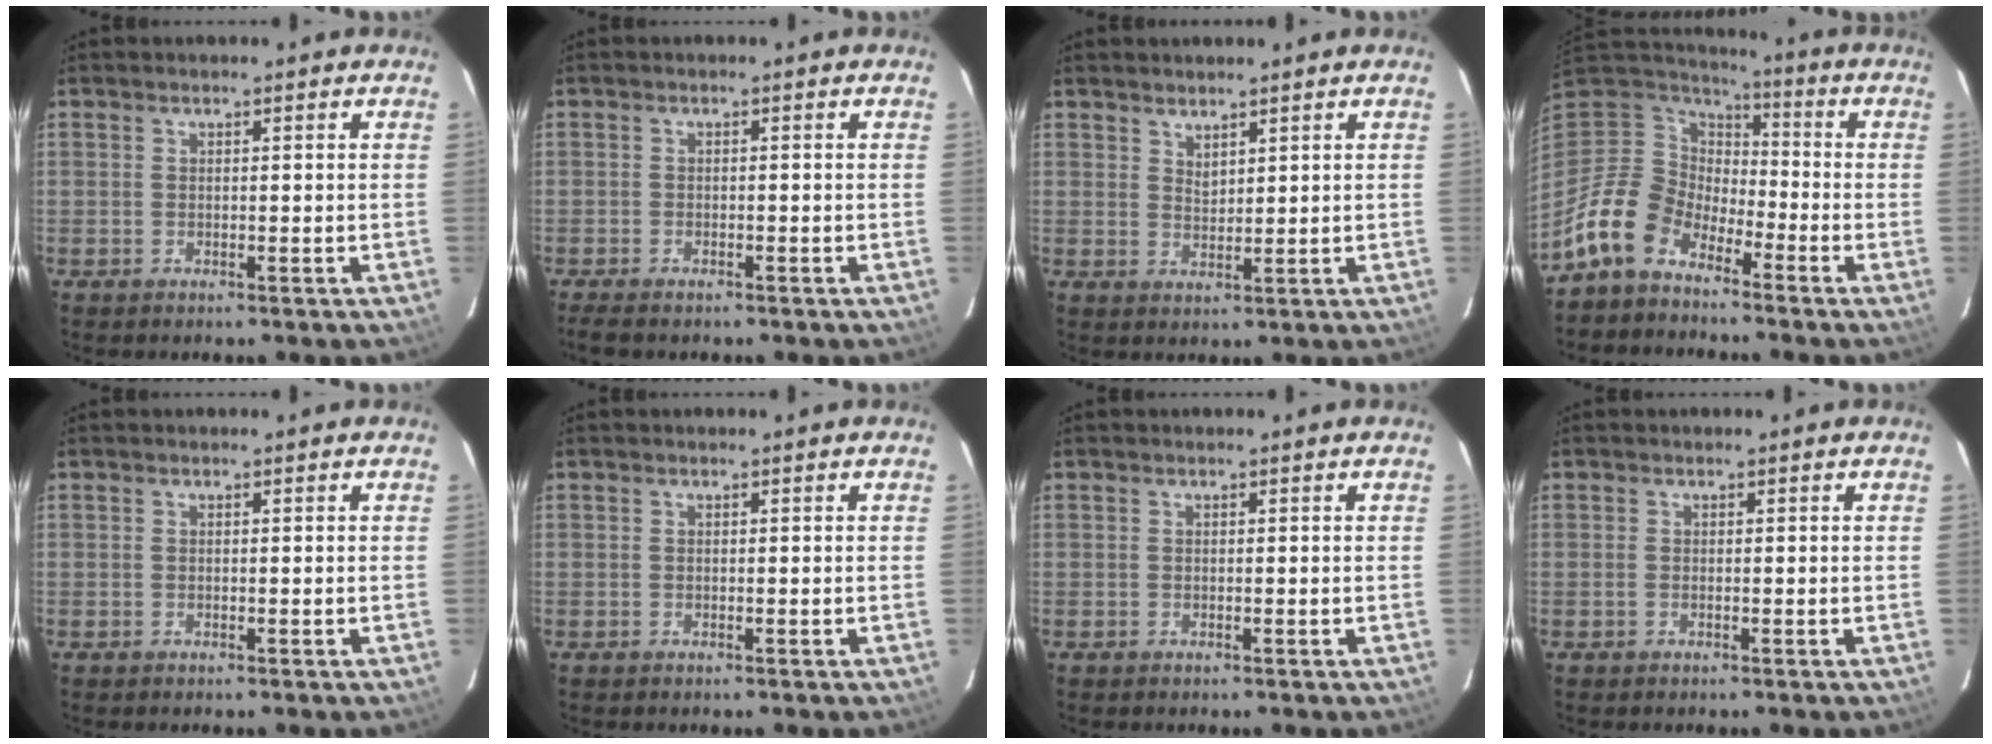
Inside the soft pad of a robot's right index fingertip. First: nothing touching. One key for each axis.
{"total": 3.7, "fx": -3.1, "fy": 1.2, "fz": 1.8, "tx": -0.046, "ty": -0.013, "tz": -0.055}
{"total": 2.3, "fx": 2.0, "fy": 0.8, "fz": 0.7, "tx": -0.009, "ty": 0.002, "tz": 0.037}
{"total": 11.9, "fx": -8.5, "fy": 7.1, "fz": 4.3, "tx": -0.099, "ty": 0.020, "tz": -0.170}
{"total": 0.0}
{"total": 0.0}
{"total": 0.0}
{"total": 0.5, "fx": -0.1, "fy": 0.1, "fz": 0.5, "tx": -0.012, "ty": 0.001, "tz": -0.004}